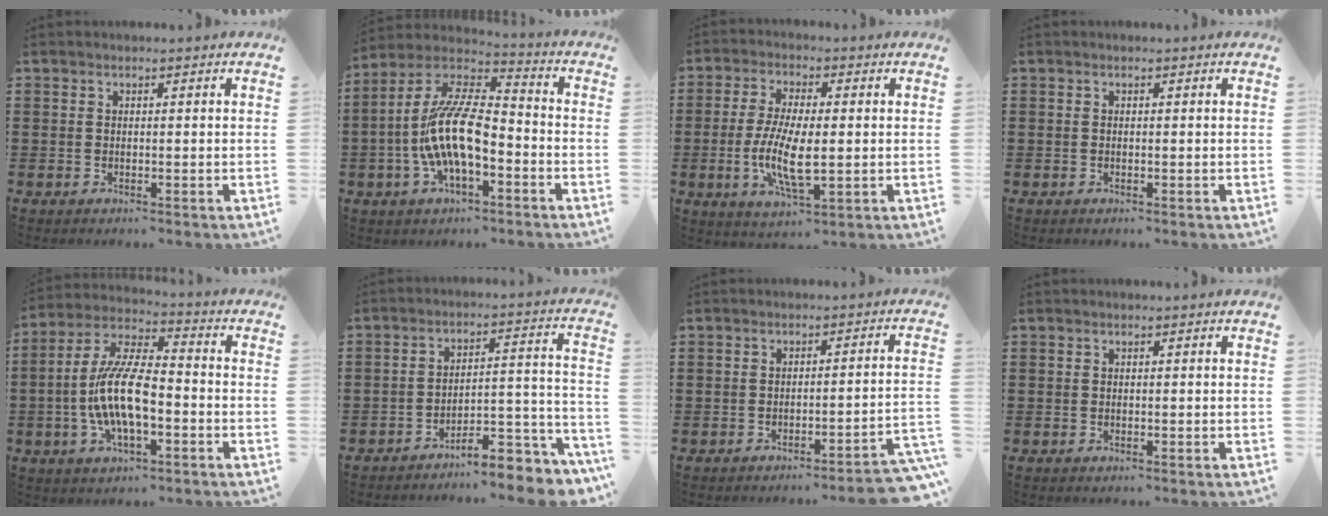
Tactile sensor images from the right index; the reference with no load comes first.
{"total": 12.7, "force": [-3.1, 5.1, 11.2], "torque": [-0.258, -0.007, -0.065]}
{"total": 9.0, "force": [-1.0, 3.2, 8.3], "torque": [-0.178, -0.010, -0.021]}
{"total": 0.0}
{"total": 11.4, "force": [-2.6, 4.2, 10.3], "torque": [-0.231, -0.006, -0.054]}
{"total": 7.3, "force": [-6.5, 1.3, 3.0], "torque": [-0.039, 0.006, -0.125]}
{"total": 3.8, "force": [-3.3, -0.6, 1.7], "torque": [-0.030, -0.016, -0.067]}
{"total": 0.0}